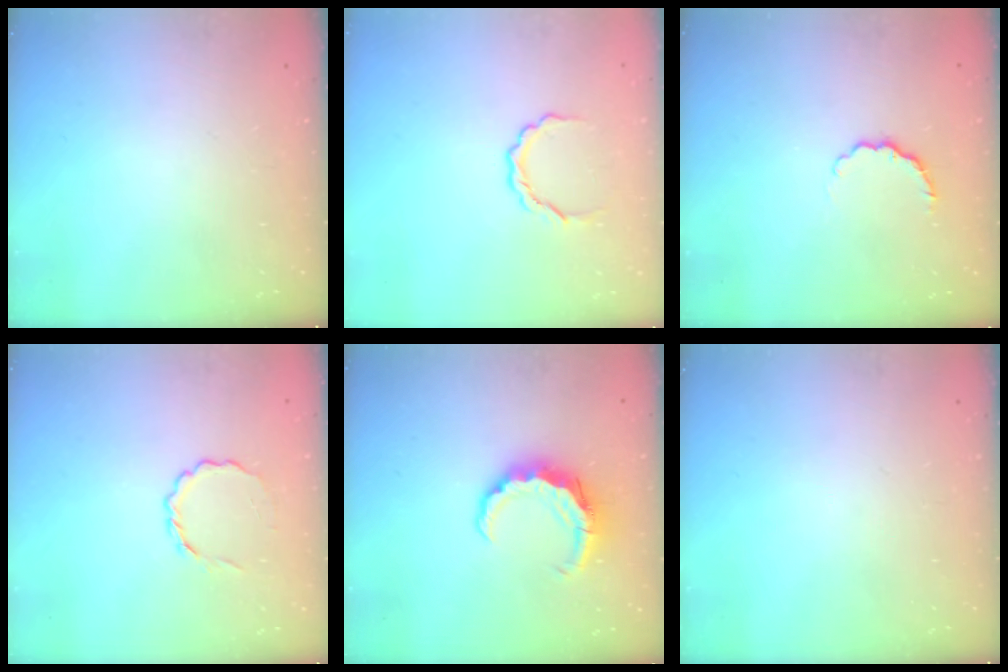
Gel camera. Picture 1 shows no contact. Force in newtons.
{"total": 3.4, "press": 3.4, "slide": 0.2}
{"total": 4.4, "press": 4.2, "slide": 1.2}
{"total": 3.7, "press": 3.5, "slide": 1.4}
{"total": 9.5, "press": 9.3, "slide": 1.8}
{"total": 0.0}